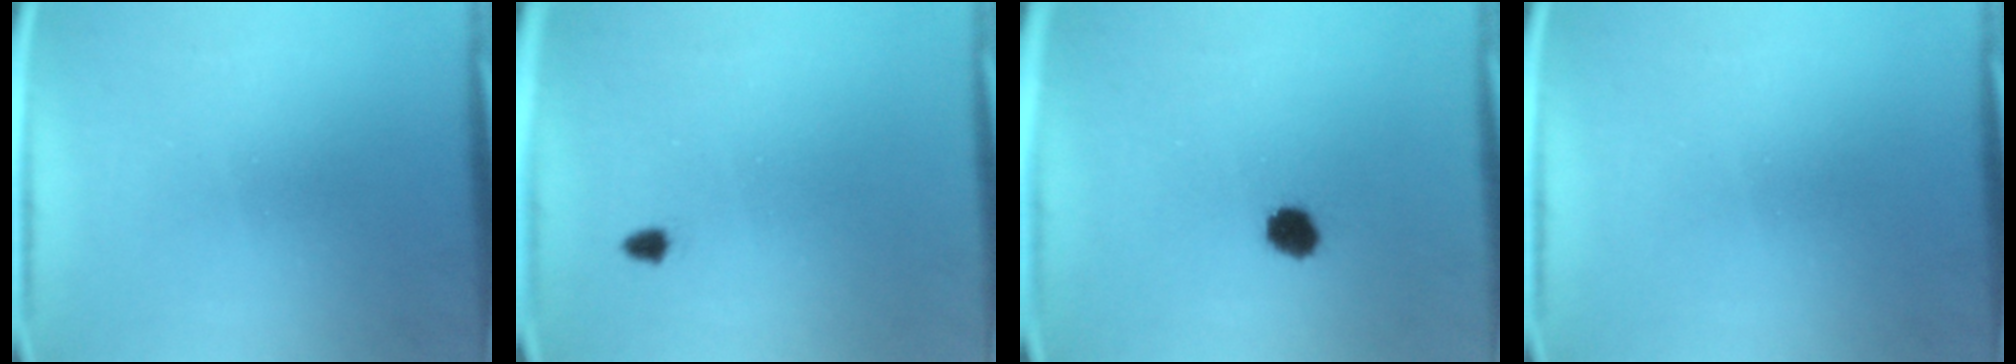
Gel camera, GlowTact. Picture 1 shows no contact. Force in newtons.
{"total": 1.1}
{"total": 4.2}
{"total": 0.0}